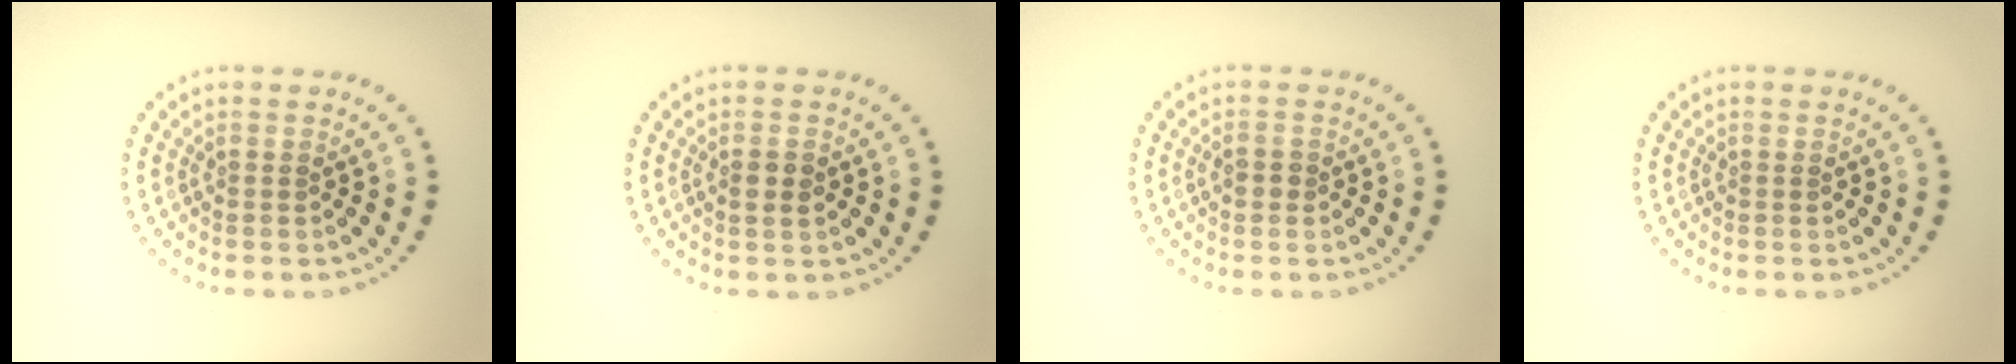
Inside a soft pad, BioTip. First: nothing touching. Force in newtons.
{"total": 1.5, "press": 1.4, "slide": 0.4}
{"total": 1.2, "press": 1.2, "slide": 0.1}
{"total": 0.0}